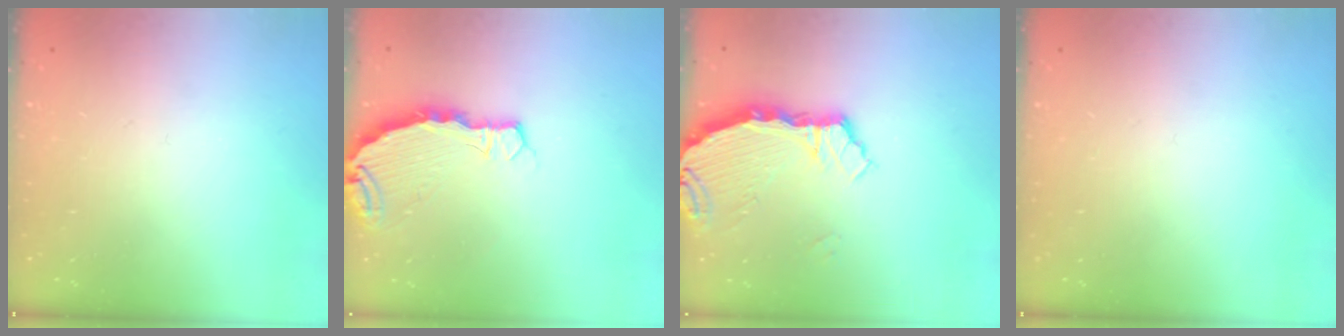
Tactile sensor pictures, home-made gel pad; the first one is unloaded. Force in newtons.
{"total": 5.6, "press": 5.6, "slide": 0.2}
{"total": 4.5, "press": 3.9, "slide": 2.2}
{"total": 0.0}